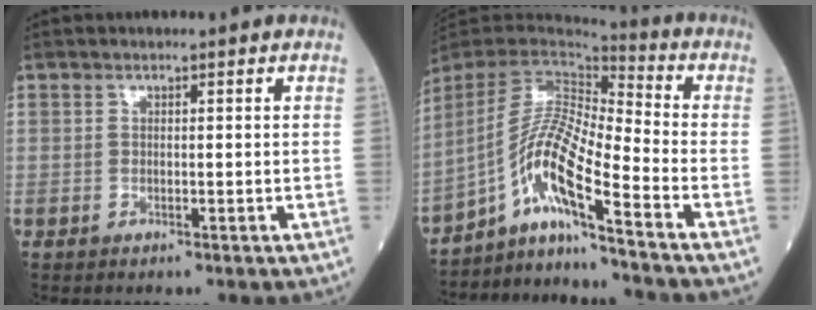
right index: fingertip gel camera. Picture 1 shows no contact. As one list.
[{"total": 11.5, "force": [-7.6, -0.7, 8.7], "torque": [-0.169, 0.005, -0.143]}]